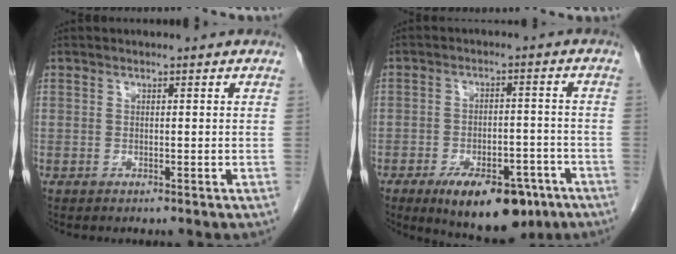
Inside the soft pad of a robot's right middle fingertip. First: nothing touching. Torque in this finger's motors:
{"motor_torque": [1.46, -0.67, 0.19, 0.08]}